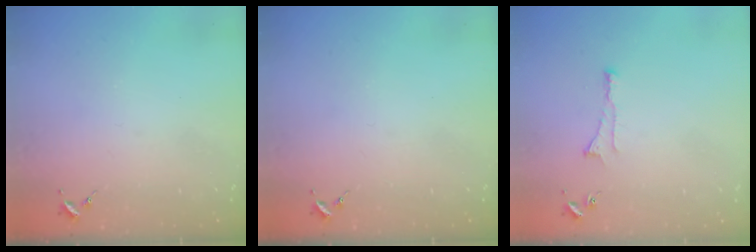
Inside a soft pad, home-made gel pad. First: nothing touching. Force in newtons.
{"total": 0.0}
{"total": 3.7, "press": 3.6, "slide": 0.6}